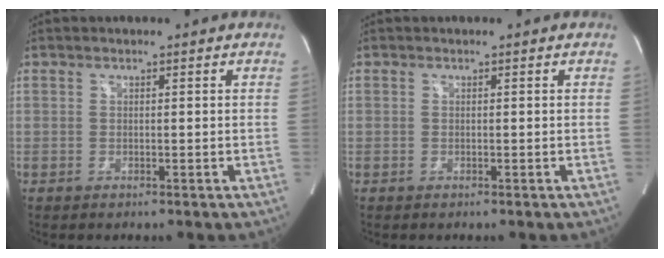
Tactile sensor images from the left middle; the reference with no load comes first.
{"total": 0.0}